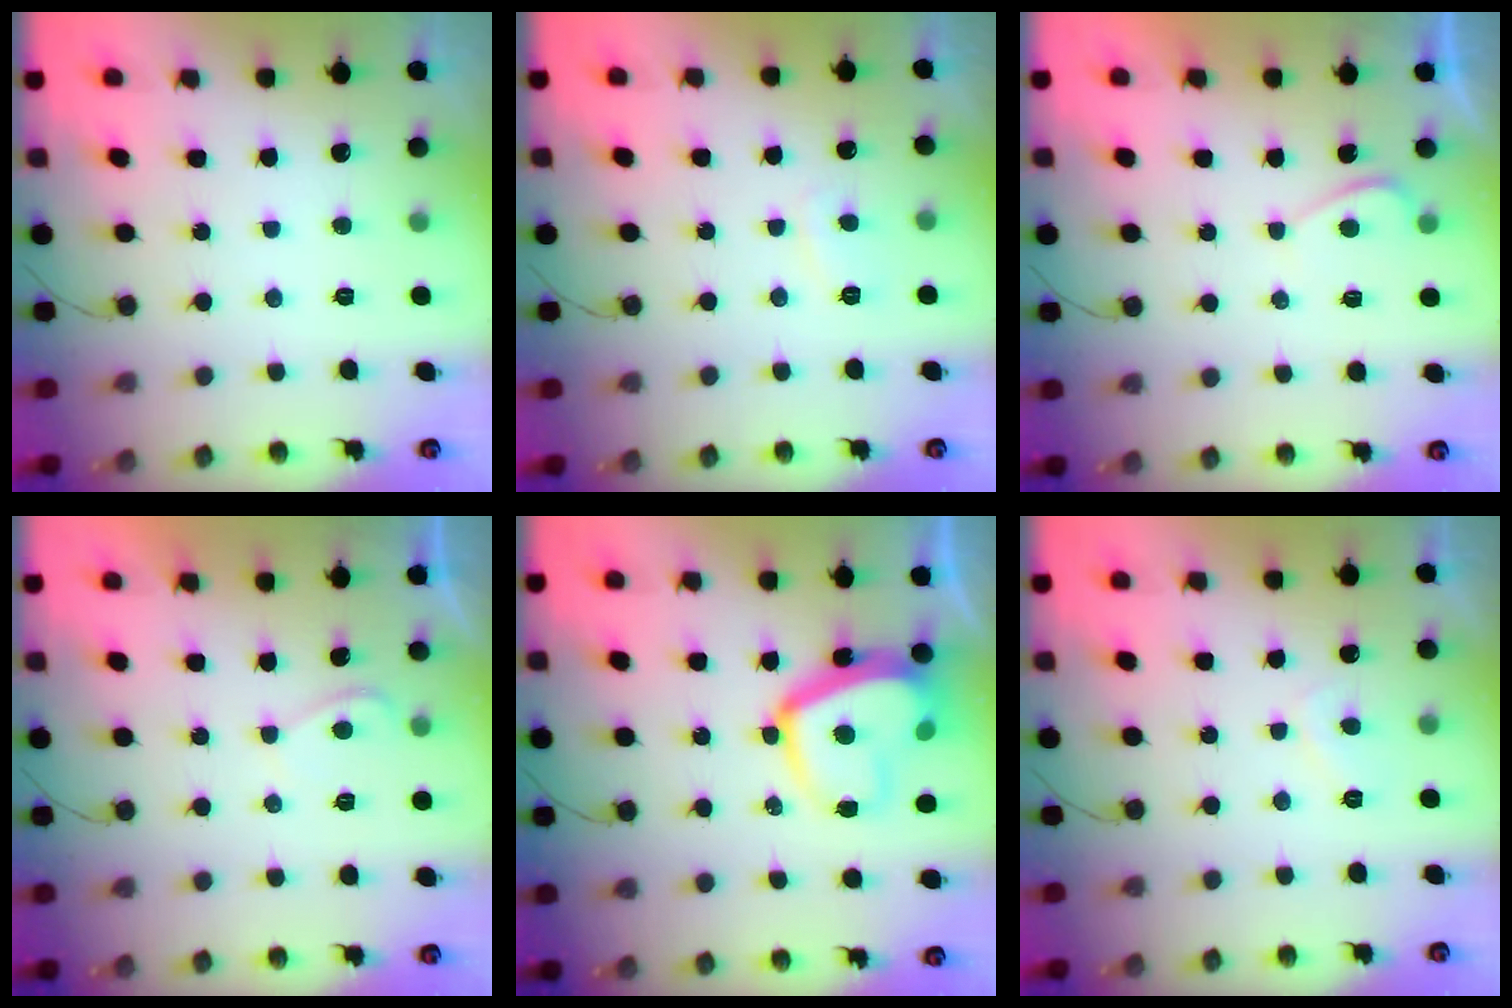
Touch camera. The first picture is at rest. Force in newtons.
{"total": 2.1, "press": 2.0, "slide": 0.7}
{"total": 0.6, "press": 0.3, "slide": 0.5}
{"total": 1.0, "press": 0.7, "slide": 0.6}
{"total": 14.2, "press": 14.1, "slide": 1.4}
{"total": 1.8, "press": 1.7, "slide": 0.7}